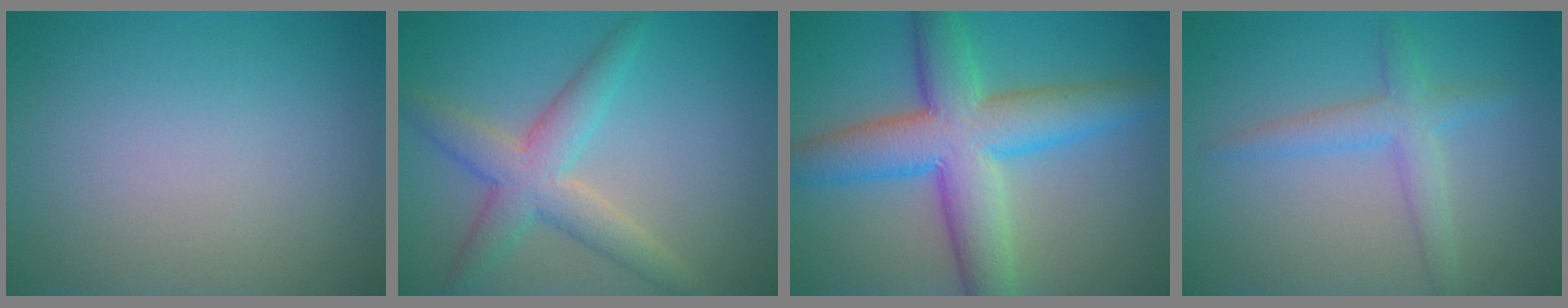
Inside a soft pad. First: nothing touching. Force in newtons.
{"total": 4.6, "press": 4.5, "slide": 0.1}
{"total": 9.3, "press": 9.3, "slide": 0.1}
{"total": 2.9, "press": 2.9, "slide": 0.1}